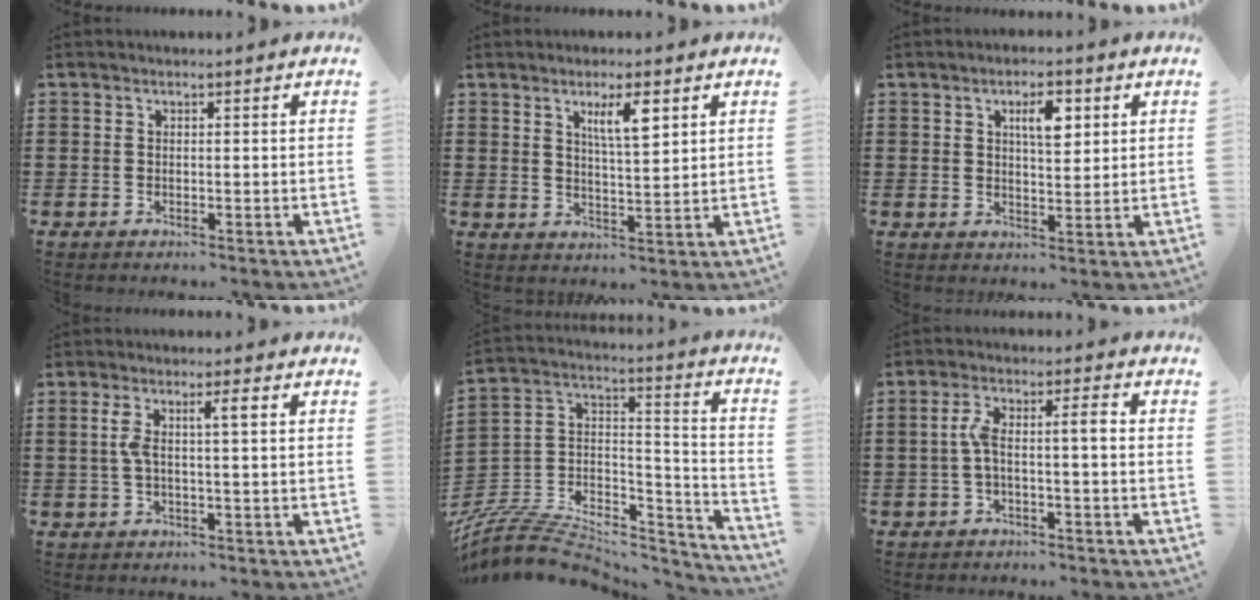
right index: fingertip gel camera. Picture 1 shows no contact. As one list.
[{"total": 5.0, "force": [2.6, 1.1, 4.1], "torque": [-0.079, 0.004, 0.040]}, {"total": 4.7, "force": [1.9, 1.7, 3.9], "torque": [-0.066, 0.004, 0.027]}, {"total": 4.3, "force": [0.7, 0.5, 4.2], "torque": [-0.088, 0.000, 0.006]}, {"total": 7.5, "force": [-5.6, 3.8, 3.2], "torque": [-0.066, 0.008, -0.108]}, {"total": 4.4, "force": [-0.7, 0.7, 4.3], "torque": [-0.087, 0.003, -0.020]}]